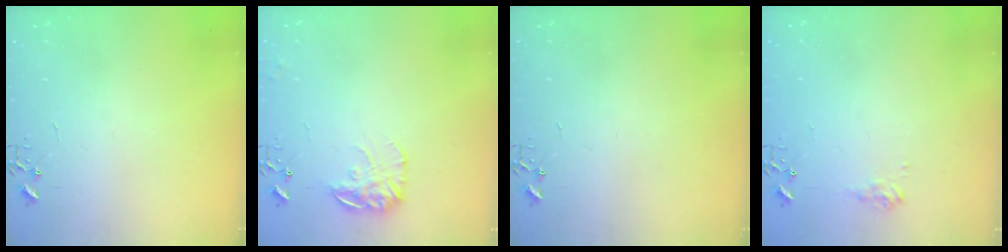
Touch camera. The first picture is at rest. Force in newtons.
{"total": 12.9, "press": 12.8, "slide": 0.6}
{"total": 0.0}
{"total": 7.7, "press": 7.7, "slide": 0.4}